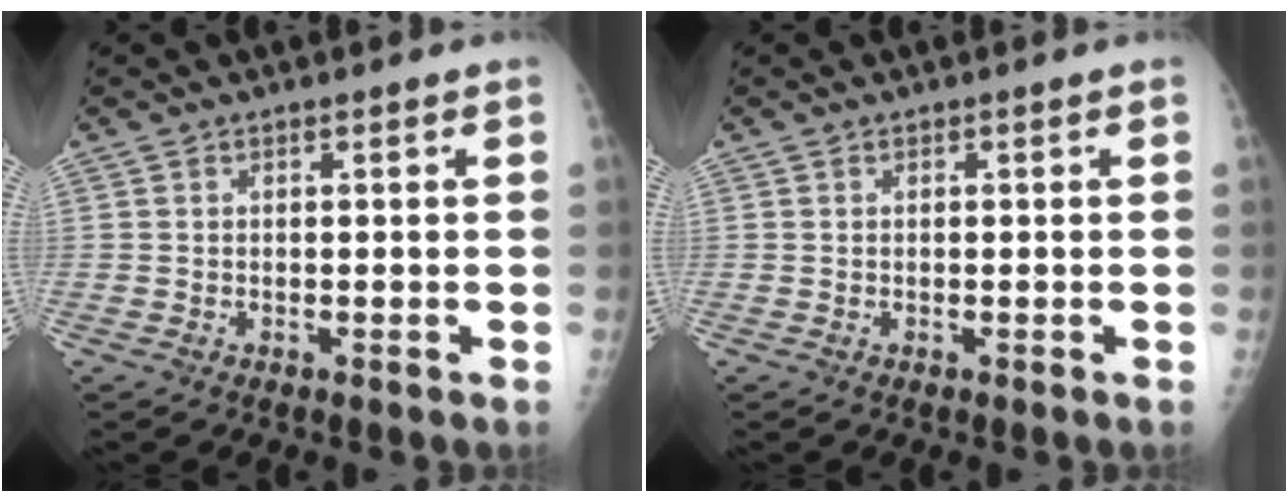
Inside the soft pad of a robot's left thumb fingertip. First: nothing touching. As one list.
[{"total": 0.0}]